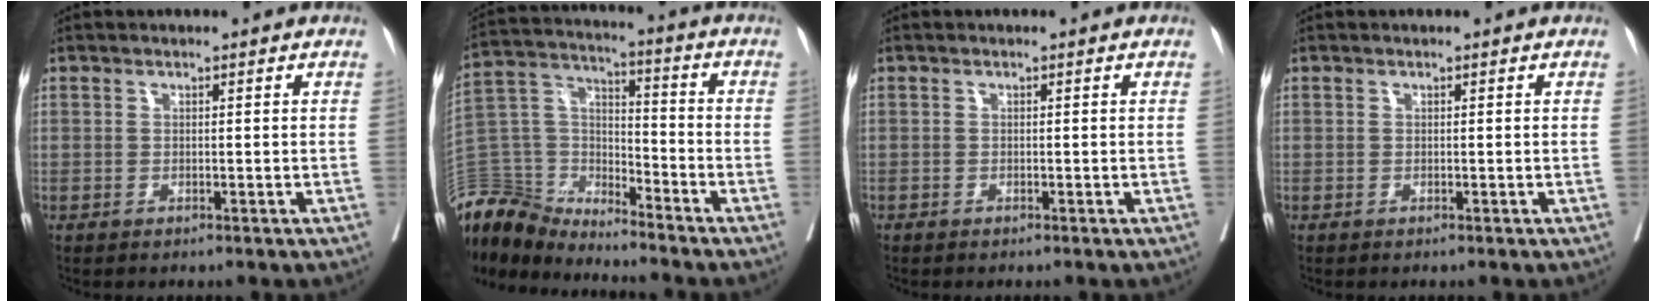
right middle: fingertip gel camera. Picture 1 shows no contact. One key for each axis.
{"total": 13.6, "fx": -13.4, "fy": 2.1, "fz": 1.1, "tx": -0.027, "ty": 0.043, "tz": -0.258}
{"total": 0.0}
{"total": 0.0}